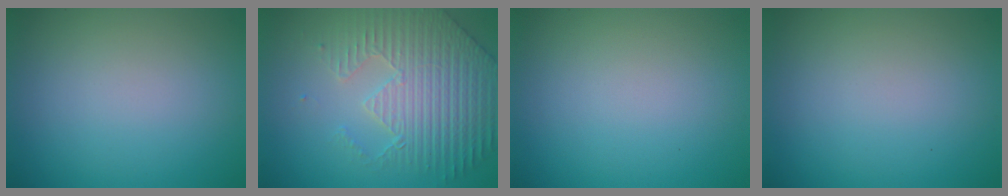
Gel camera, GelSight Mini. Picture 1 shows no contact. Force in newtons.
{"total": 4.7, "press": 4.5, "slide": 1.3}
{"total": 0.0}
{"total": 0.0}